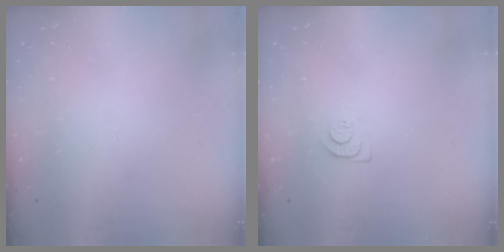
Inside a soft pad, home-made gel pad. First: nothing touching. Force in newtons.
{"total": 7.4, "press": 7.4, "slide": 0.5}